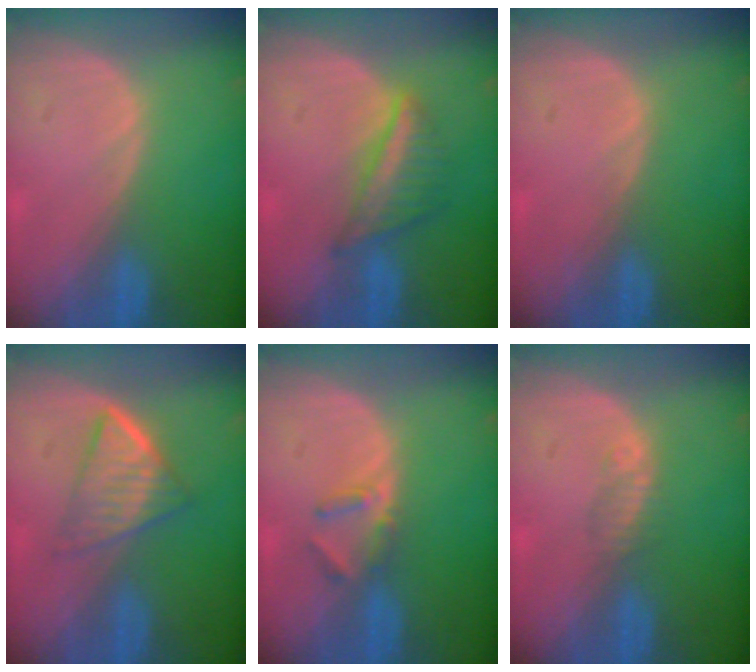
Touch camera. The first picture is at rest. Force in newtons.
{"total": 5.4, "press": 5.4, "slide": 0.6}
{"total": 0.0}
{"total": 6.4, "press": 5.5, "slide": 3.4}
{"total": 2.9, "press": 2.6, "slide": 1.1}
{"total": 1.5, "press": 1.3, "slide": 0.9}